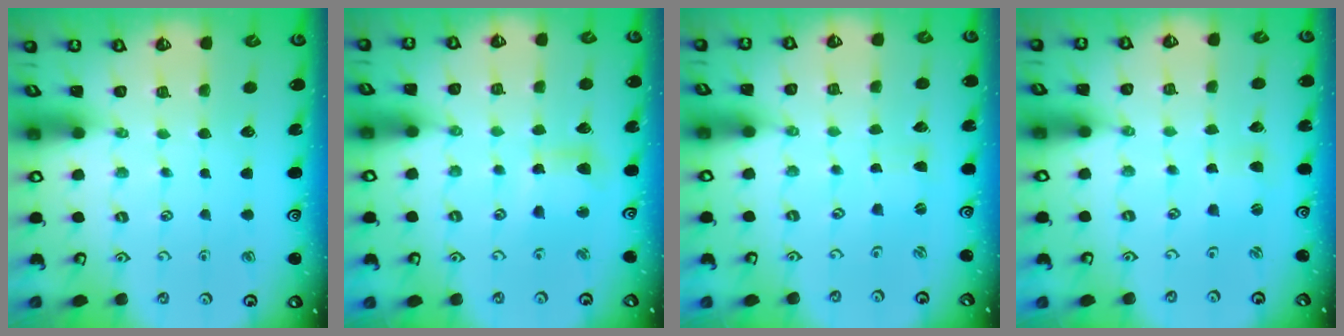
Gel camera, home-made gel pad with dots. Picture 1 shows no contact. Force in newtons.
{"total": 8.5, "press": 8.4, "slide": 1.3}
{"total": 0.9, "press": 0.9, "slide": 0.2}
{"total": 1.8, "press": 1.8, "slide": 0.3}